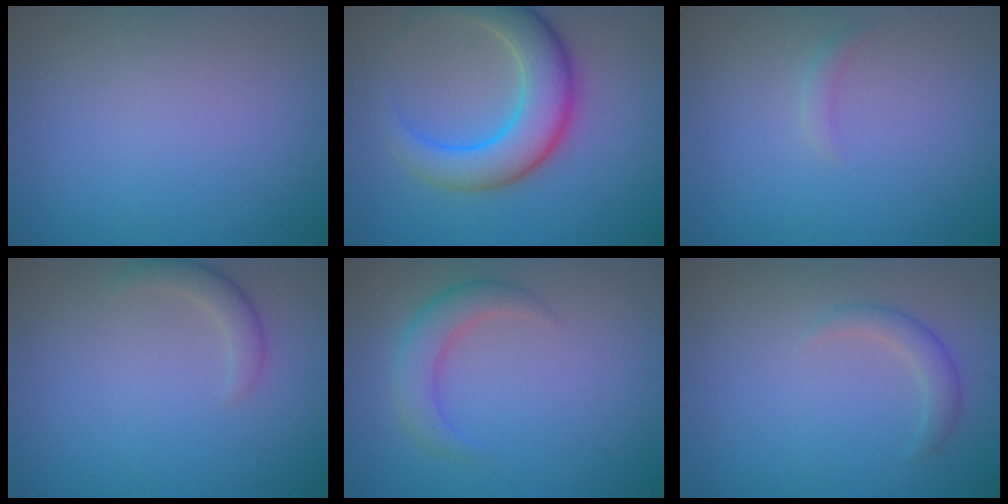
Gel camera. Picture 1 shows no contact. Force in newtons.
{"total": 6.9, "press": 6.9, "slide": 0.2}
{"total": 0.8, "press": 0.8, "slide": 0.1}
{"total": 1.7, "press": 1.7, "slide": 0.1}
{"total": 3.0, "press": 3.0, "slide": 0.1}
{"total": 1.6, "press": 1.6, "slide": 0.1}